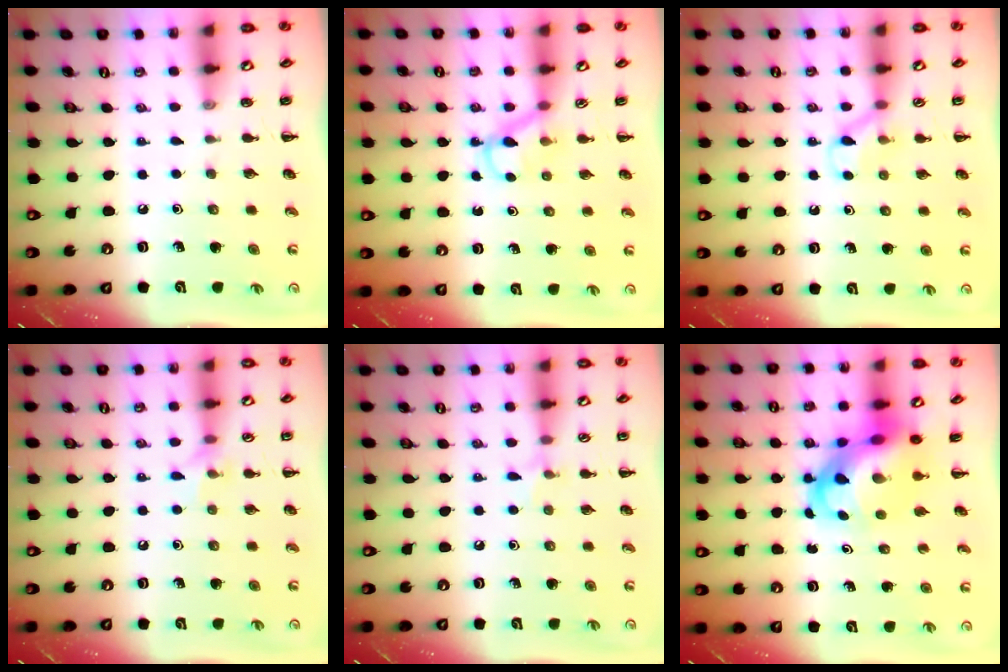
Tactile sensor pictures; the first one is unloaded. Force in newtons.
{"total": 3.7, "press": 3.5, "slide": 1.2}
{"total": 5.4, "press": 5.0, "slide": 2.0}
{"total": 6.4, "press": 6.2, "slide": 1.5}
{"total": 5.8, "press": 5.4, "slide": 2.0}
{"total": 10.7, "press": 10.2, "slide": 3.0}